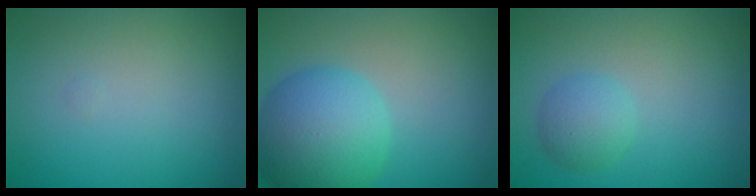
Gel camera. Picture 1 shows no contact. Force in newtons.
{"total": 7.9, "press": 7.9, "slide": 0.2}
{"total": 2.3, "press": 2.3, "slide": 0.1}